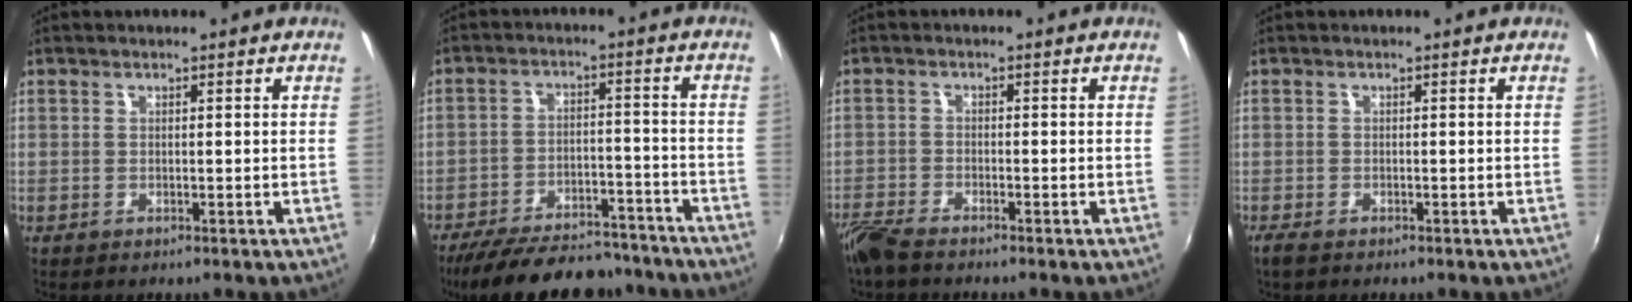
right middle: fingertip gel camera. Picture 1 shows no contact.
{"total": 21.5, "force": [-18.3, 6.9, 8.8], "torque": [-0.173, 0.004, -0.249]}
{"total": 5.0, "force": [-4.5, 0.9, 2.1], "torque": [-0.060, -0.018, -0.089]}
{"total": 1.9, "force": [-1.5, 0.7, 1.0], "torque": [-0.023, -0.008, -0.027]}